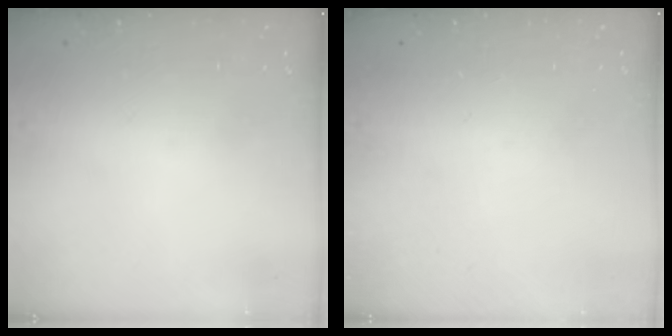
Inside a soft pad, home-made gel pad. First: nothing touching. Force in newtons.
{"total": 0.0}